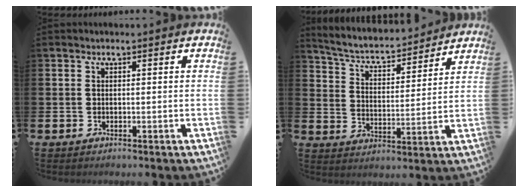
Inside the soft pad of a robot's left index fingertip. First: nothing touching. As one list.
[{"total": 5.1, "force": [4.7, 1.1, 1.4], "torque": [-0.061, -0.041, 0.075]}]